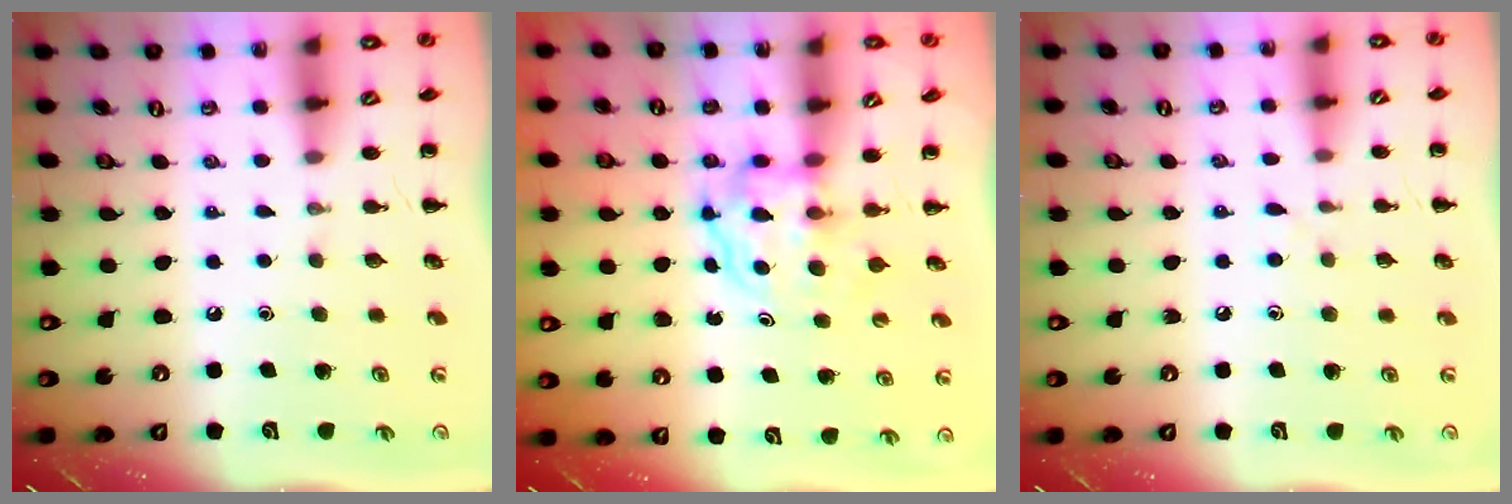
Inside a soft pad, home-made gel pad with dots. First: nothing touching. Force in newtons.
{"total": 3.7, "press": 3.7, "slide": 0.2}
{"total": 3.9, "press": 3.5, "slide": 1.8}